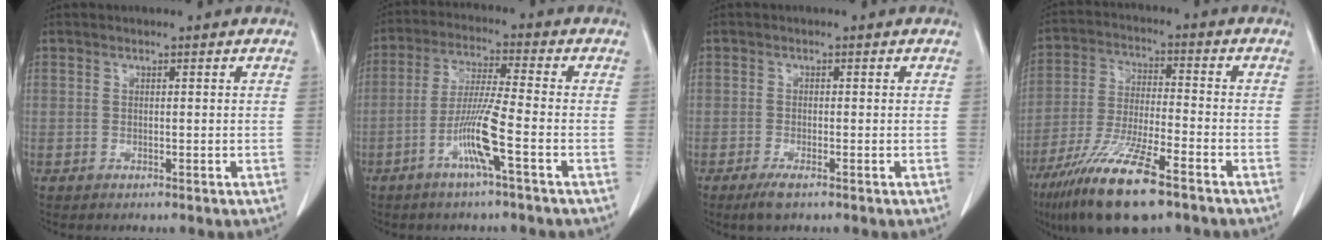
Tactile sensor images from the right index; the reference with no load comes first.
{"total": 8.3, "force": [-3.5, -0.7, 7.5], "torque": [-0.148, -0.006, -0.072]}
{"total": 2.4, "force": [-1.7, 0.3, 1.7], "torque": [-0.038, -0.005, -0.031]}
{"total": 14.6, "force": [-9.5, 2.0, 10.9], "torque": [-0.223, -0.035, -0.173]}